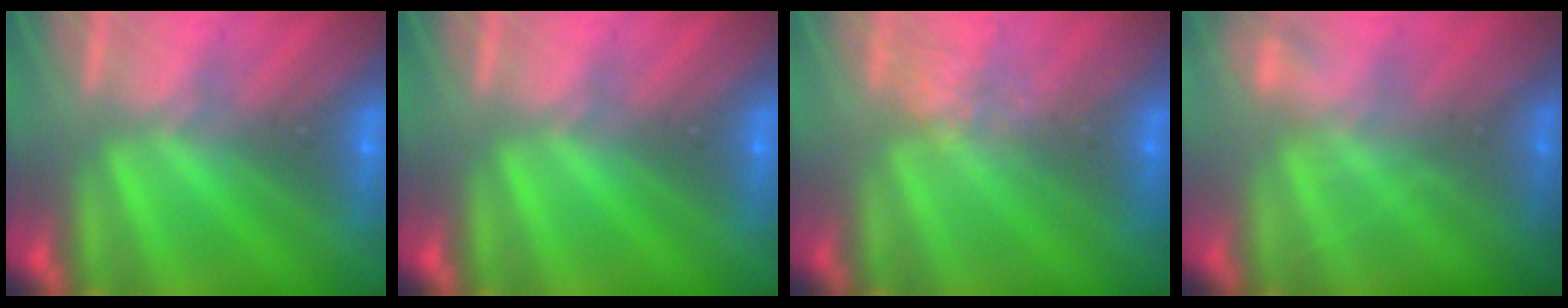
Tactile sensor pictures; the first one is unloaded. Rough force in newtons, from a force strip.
{"total": 0.0}
{"total": 2.4}
{"total": 1.9}